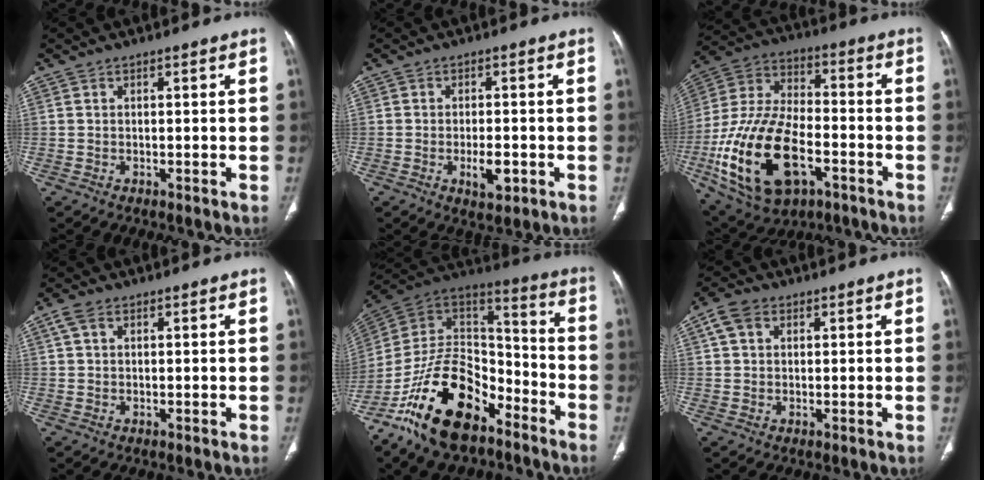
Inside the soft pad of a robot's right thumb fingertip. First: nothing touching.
{"total": 4.5, "force": [-1.4, 2.1, 3.7], "torque": [-0.051, 0.000, -0.020]}
{"total": 23.7, "force": [-8.0, 13.1, 18.1], "torque": [-0.349, 0.028, -0.129]}
{"total": 2.7, "force": [1.2, 1.6, 1.8], "torque": [-0.040, 0.013, 0.027]}
{"total": 23.1, "force": [-13.4, 12.5, 14.1], "torque": [-0.249, 0.078, -0.238]}
{"total": 4.6, "force": [1.8, 3.3, 2.6], "torque": [-0.046, 0.010, 0.036]}